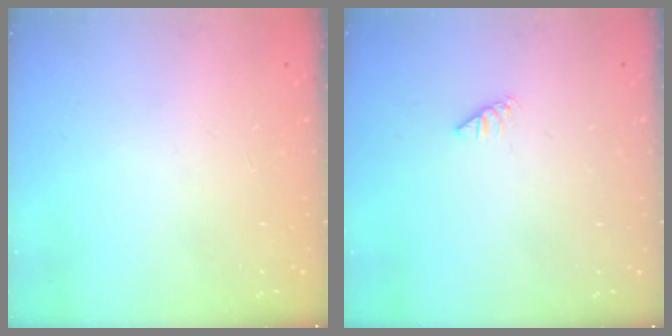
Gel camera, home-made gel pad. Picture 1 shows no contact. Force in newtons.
{"total": 0.0}